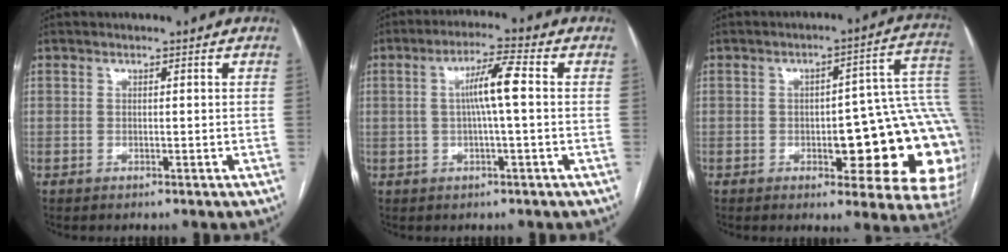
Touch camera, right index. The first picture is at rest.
{"total": 6.4, "force": [0.5, 0.2, 6.3], "torque": [-0.115, 0.013, 0.007]}
{"total": 20.2, "force": [-2.0, 5.5, 19.3], "torque": [-0.146, 0.031, -0.012]}